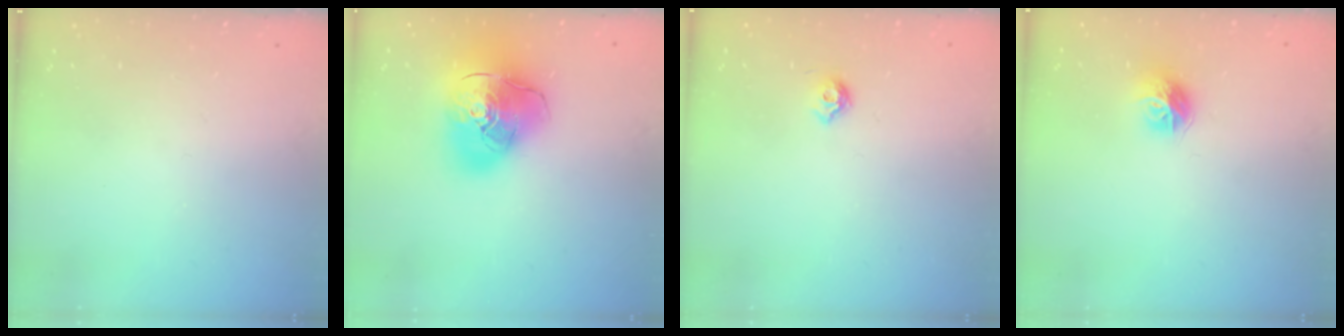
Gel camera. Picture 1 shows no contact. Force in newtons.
{"total": 22.5, "press": 22.3, "slide": 3.4}
{"total": 5.6, "press": 5.5, "slide": 1.0}
{"total": 9.4, "press": 9.4, "slide": 0.5}